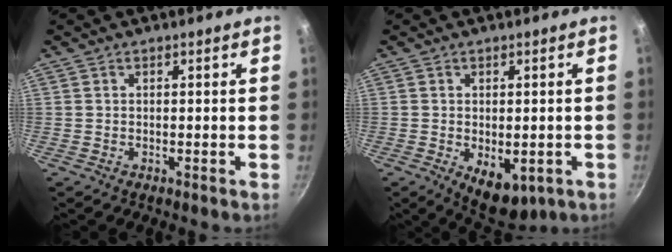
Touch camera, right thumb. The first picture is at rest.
{"total": 7.8, "force": [-2.1, 4.5, 6.0], "torque": [-0.067, -0.005, -0.015]}